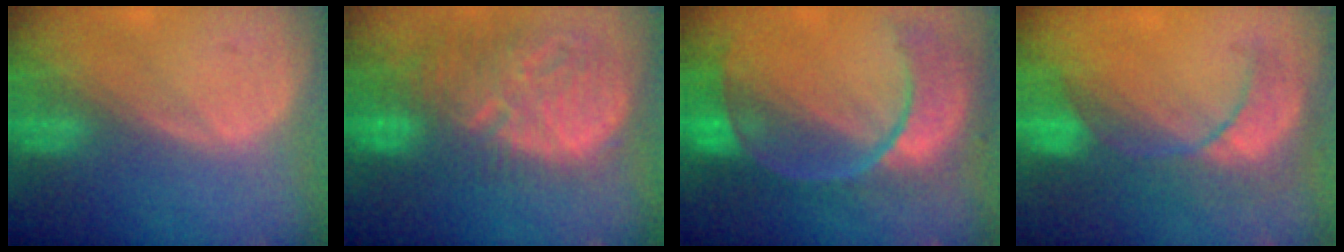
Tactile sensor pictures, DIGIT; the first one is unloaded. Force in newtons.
{"total": 13.2, "press": 11.5, "slide": 6.7}
{"total": 11.1, "press": 9.3, "slide": 6.1}
{"total": 8.1, "press": 8.1, "slide": 0.9}